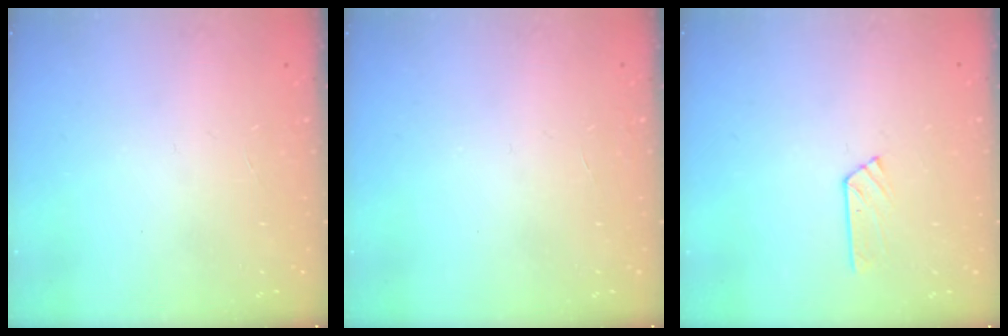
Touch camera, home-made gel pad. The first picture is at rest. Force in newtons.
{"total": 0.0}
{"total": 5.3, "press": 5.2, "slide": 0.5}